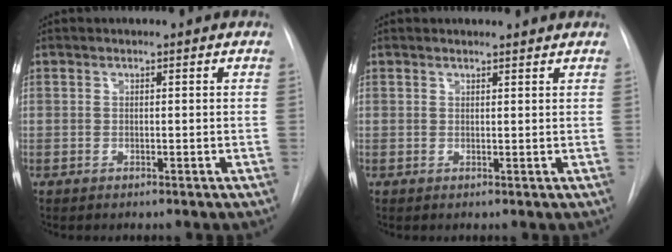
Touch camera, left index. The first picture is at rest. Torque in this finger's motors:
{"motor_torque": [0.14, -0.11, -0.03, 0.00]}